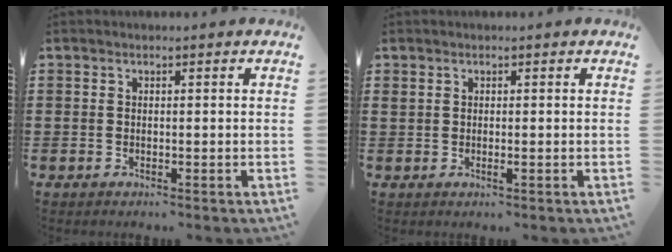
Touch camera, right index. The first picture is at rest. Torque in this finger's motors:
{"motor_torque": [-0.26, 0.52, 0.09, 0.08]}